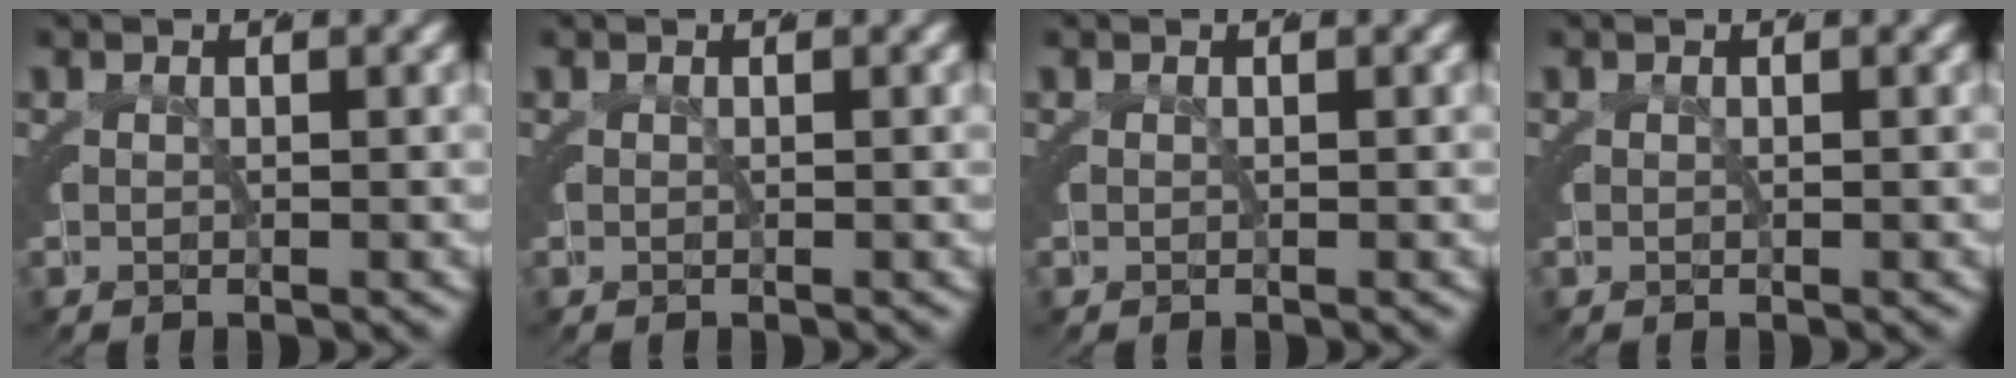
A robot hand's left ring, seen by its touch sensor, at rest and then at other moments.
{"total": 0.0}
{"total": 0.0}
{"total": 0.0}